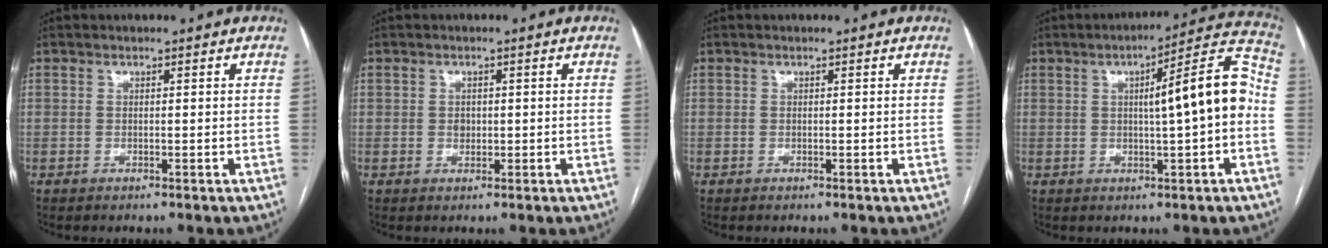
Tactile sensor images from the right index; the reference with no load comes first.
{"total": 1.4, "force": [0.1, 1.1, 0.7], "torque": [-0.014, 0.001, 0.003]}
{"total": 0.0}
{"total": 11.6, "force": [0.0, 0.8, 11.6], "torque": [-0.156, 0.031, -0.002]}